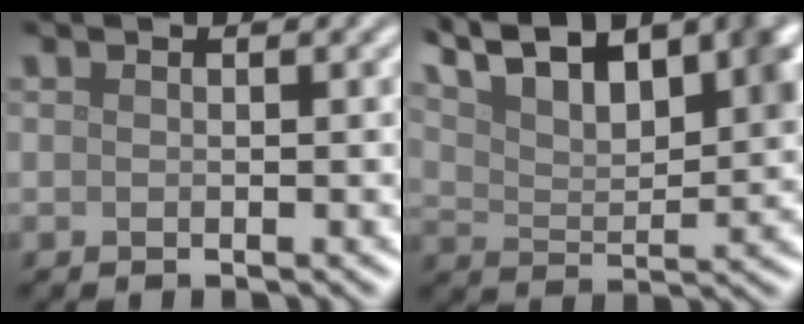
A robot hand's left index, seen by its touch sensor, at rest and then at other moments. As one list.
[{"total": 10.5, "force": [6.4, 3.8, 7.3], "torque": [-0.108, 0.025, 0.099]}]